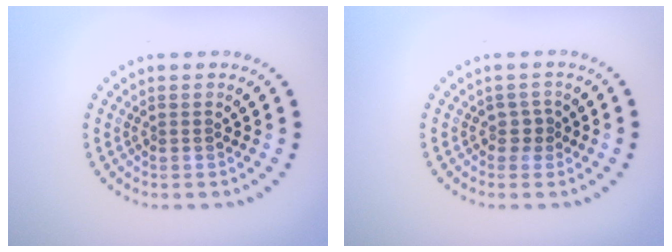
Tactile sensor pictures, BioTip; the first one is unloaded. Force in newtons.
{"total": 1.0, "press": 0.8, "slide": 0.6}